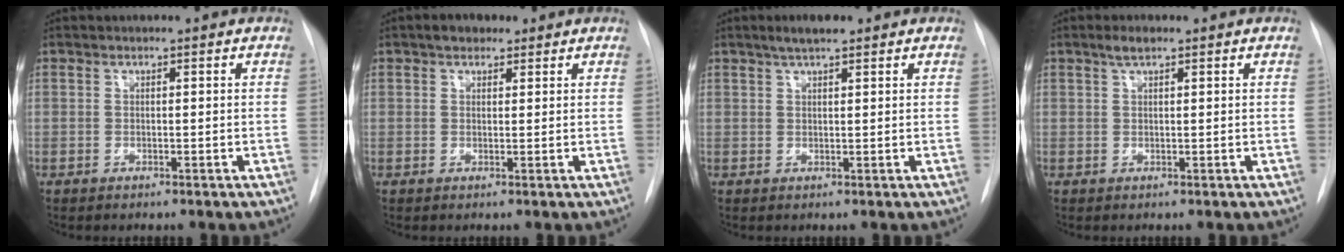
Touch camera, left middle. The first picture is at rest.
{"total": 2.8, "force": [1.9, 1.6, 1.2], "torque": [-0.023, 0.011, 0.028]}
{"total": 3.3, "force": [2.4, 0.7, 2.2], "torque": [-0.044, 0.006, 0.041]}
{"total": 1.8, "force": [1.2, 0.4, 1.2], "torque": [-0.024, 0.006, 0.023]}